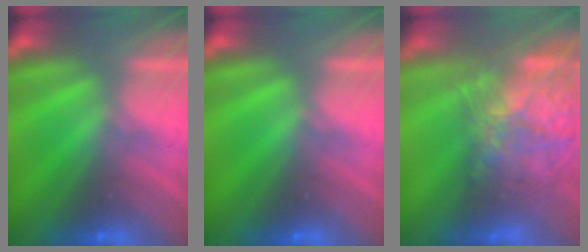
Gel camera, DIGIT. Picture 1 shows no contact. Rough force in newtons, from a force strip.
{"total": 0.0}
{"total": 8.0}